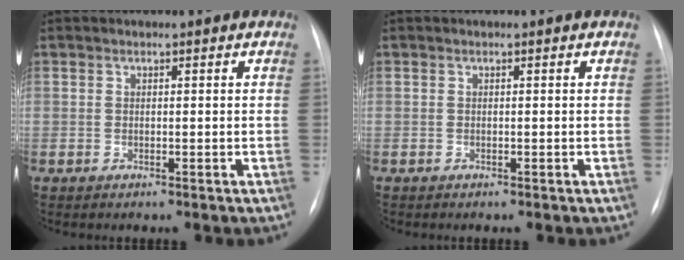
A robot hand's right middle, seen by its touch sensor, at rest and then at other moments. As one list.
[{"total": 0.0}]